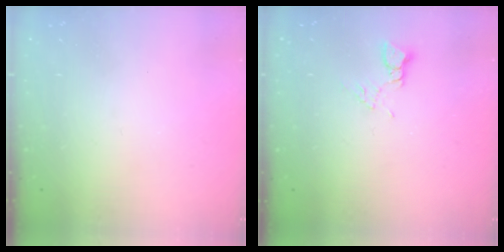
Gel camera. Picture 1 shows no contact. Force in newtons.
{"total": 3.0, "press": 2.9, "slide": 0.4}